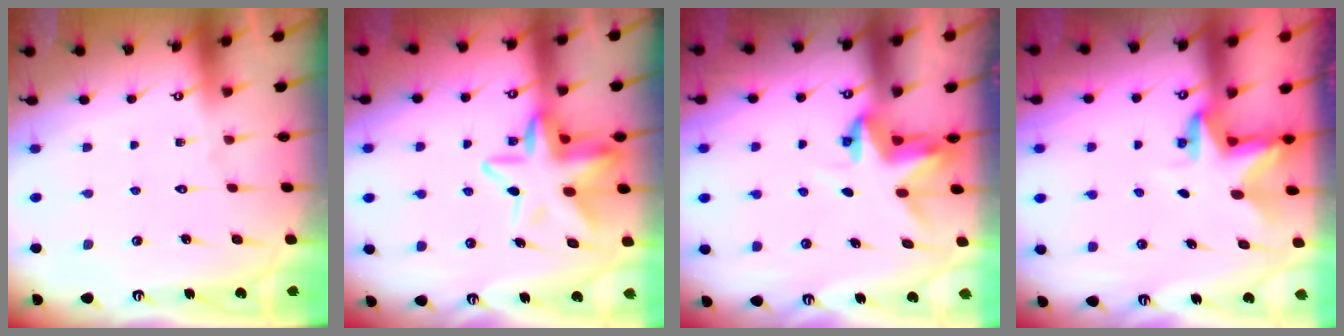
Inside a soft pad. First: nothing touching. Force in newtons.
{"total": 13.7, "press": 13.5, "slide": 2.6}
{"total": 3.7, "press": 3.7, "slide": 0.3}
{"total": 2.9, "press": 2.9, "slide": 0.2}